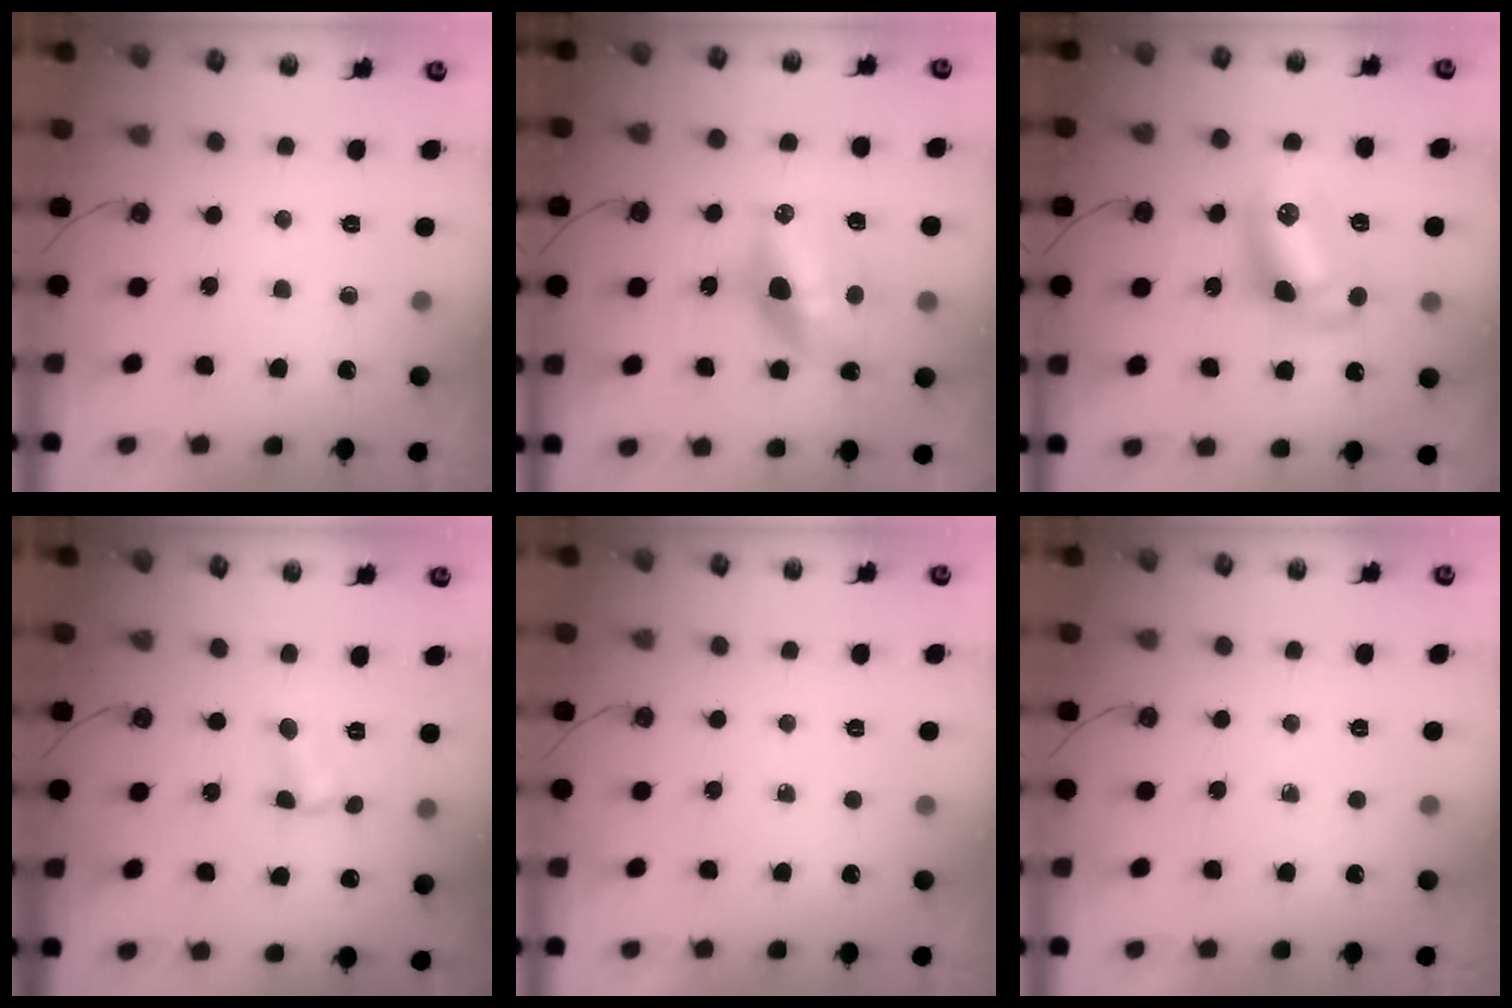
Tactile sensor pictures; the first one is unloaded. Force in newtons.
{"total": 13.6, "press": 13.5, "slide": 1.2}
{"total": 12.2, "press": 11.7, "slide": 3.6}
{"total": 1.9, "press": 1.9, "slide": 0.2}
{"total": 0.0}
{"total": 0.0}